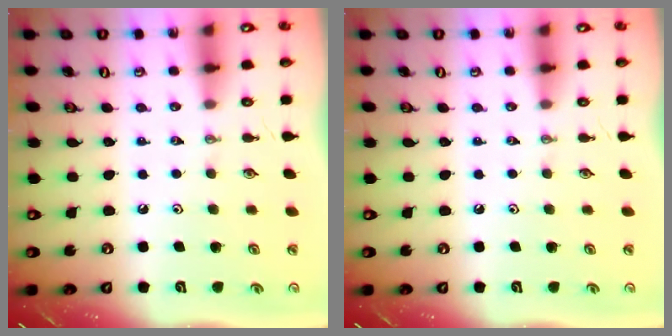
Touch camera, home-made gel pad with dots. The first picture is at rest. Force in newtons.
{"total": 0.0}